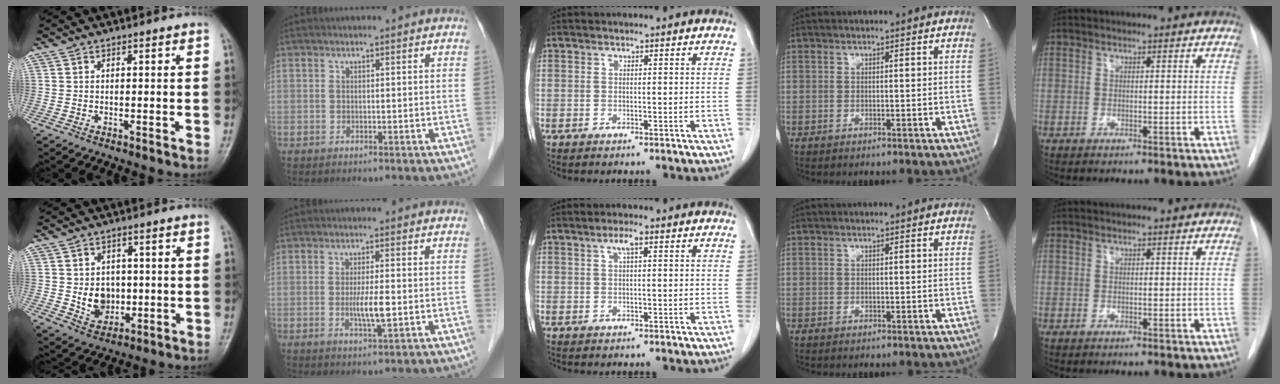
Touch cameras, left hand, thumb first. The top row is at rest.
{"thumb": {"total": 7.3, "force": [-0.3, 6.0, 4.1], "torque": [-0.033, -0.001, 0.006]}, "index": {"total": 3.9, "force": [-0.7, 0.2, 3.8], "torque": [-0.073, -0.011, -0.012]}, "middle": {"total": 2.0, "force": [0.8, 0.4, 1.7], "torque": [-0.033, 0.007, 0.015]}}